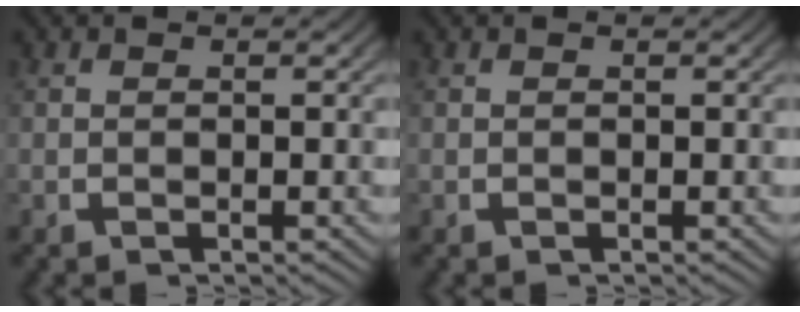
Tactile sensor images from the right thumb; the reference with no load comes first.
{"total": 0.0}